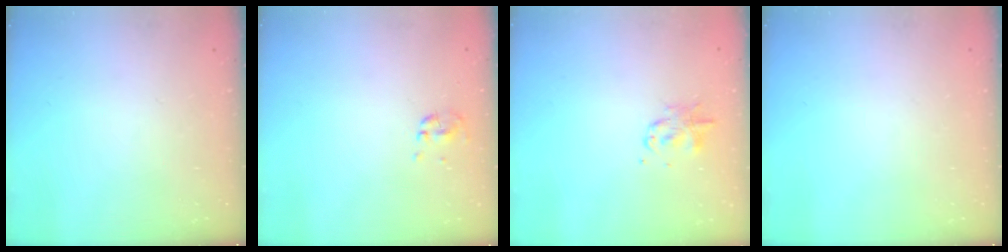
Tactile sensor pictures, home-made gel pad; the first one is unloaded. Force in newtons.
{"total": 1.1, "press": 1.0, "slide": 0.5}
{"total": 2.4, "press": 2.4, "slide": 0.3}
{"total": 0.0}